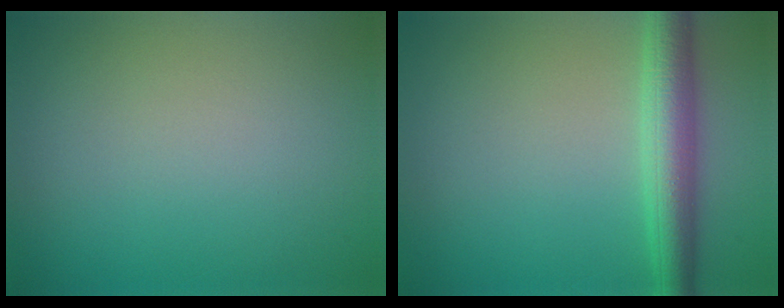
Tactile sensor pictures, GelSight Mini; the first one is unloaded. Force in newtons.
{"total": 4.4, "press": 4.4, "slide": 0.1}